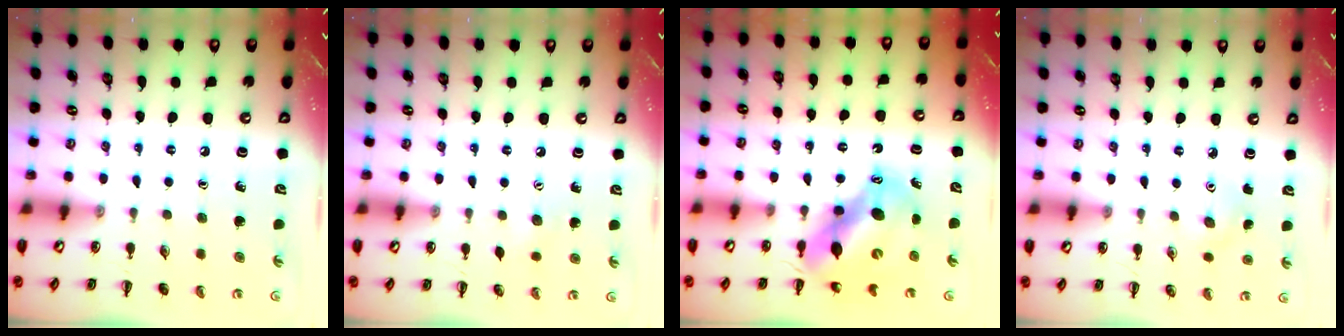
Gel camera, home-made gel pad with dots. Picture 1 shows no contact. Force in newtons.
{"total": 3.5, "press": 3.4, "slide": 0.8}
{"total": 12.6, "press": 12.2, "slide": 3.0}
{"total": 3.2, "press": 3.1, "slide": 0.7}